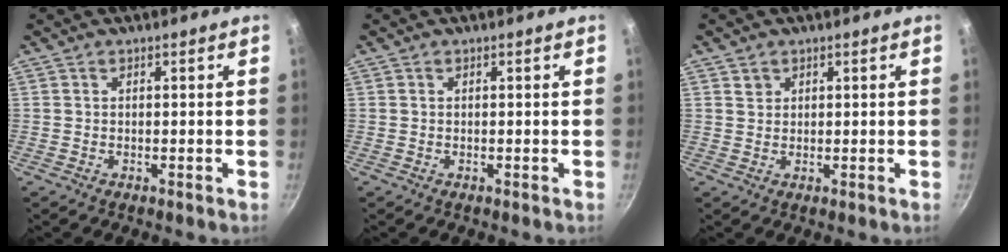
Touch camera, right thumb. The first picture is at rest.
{"total": 0.0}
{"total": 1.7, "force": [0.9, 1.4, 0.4], "torque": [0.004, 0.001, 0.013]}